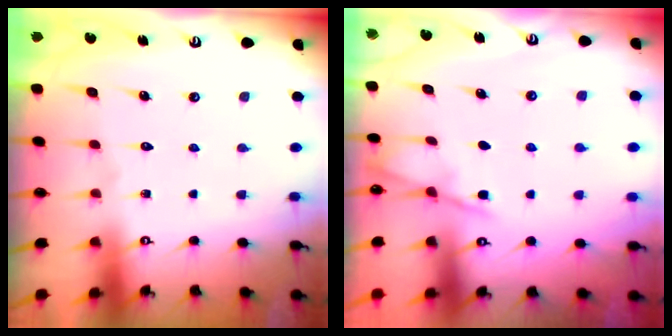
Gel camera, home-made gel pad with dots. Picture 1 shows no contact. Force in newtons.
{"total": 4.0, "press": 3.9, "slide": 0.5}